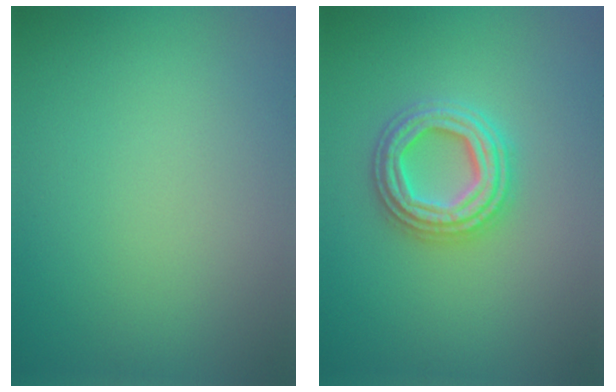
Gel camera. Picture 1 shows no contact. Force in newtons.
{"total": 4.7, "press": 4.6, "slide": 0.7}